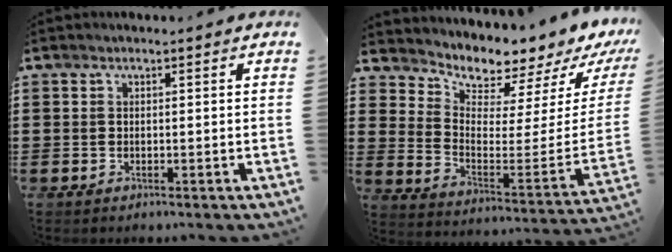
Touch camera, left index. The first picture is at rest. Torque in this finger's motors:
{"motor_torque": [2.14, 0.00, 0.44, 0.08]}